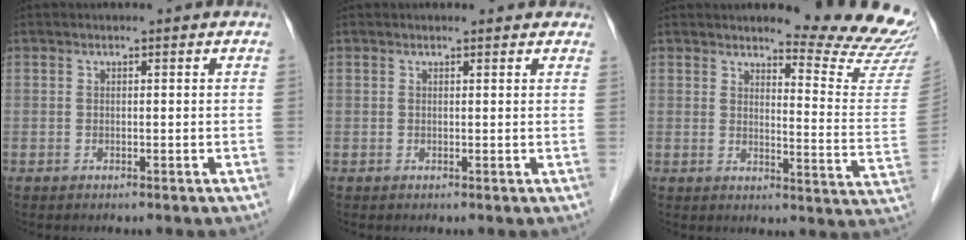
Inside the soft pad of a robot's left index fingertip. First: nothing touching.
{"total": 2.6, "force": [2.4, 0.9, 0.7], "torque": [-0.008, 0.010, 0.018]}
{"total": 13.5, "force": [13.2, -0.4, 2.7], "torque": [-0.026, -0.122, 0.136]}